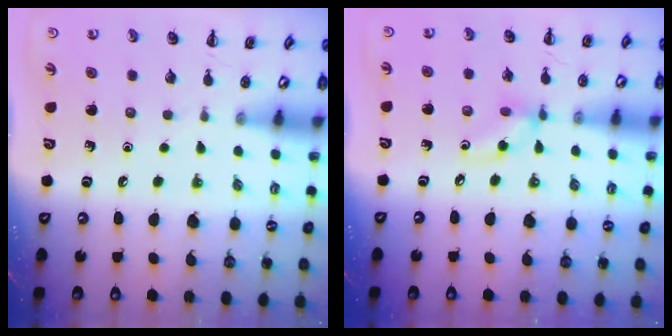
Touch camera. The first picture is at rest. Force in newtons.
{"total": 5.1, "press": 5.1, "slide": 0.3}